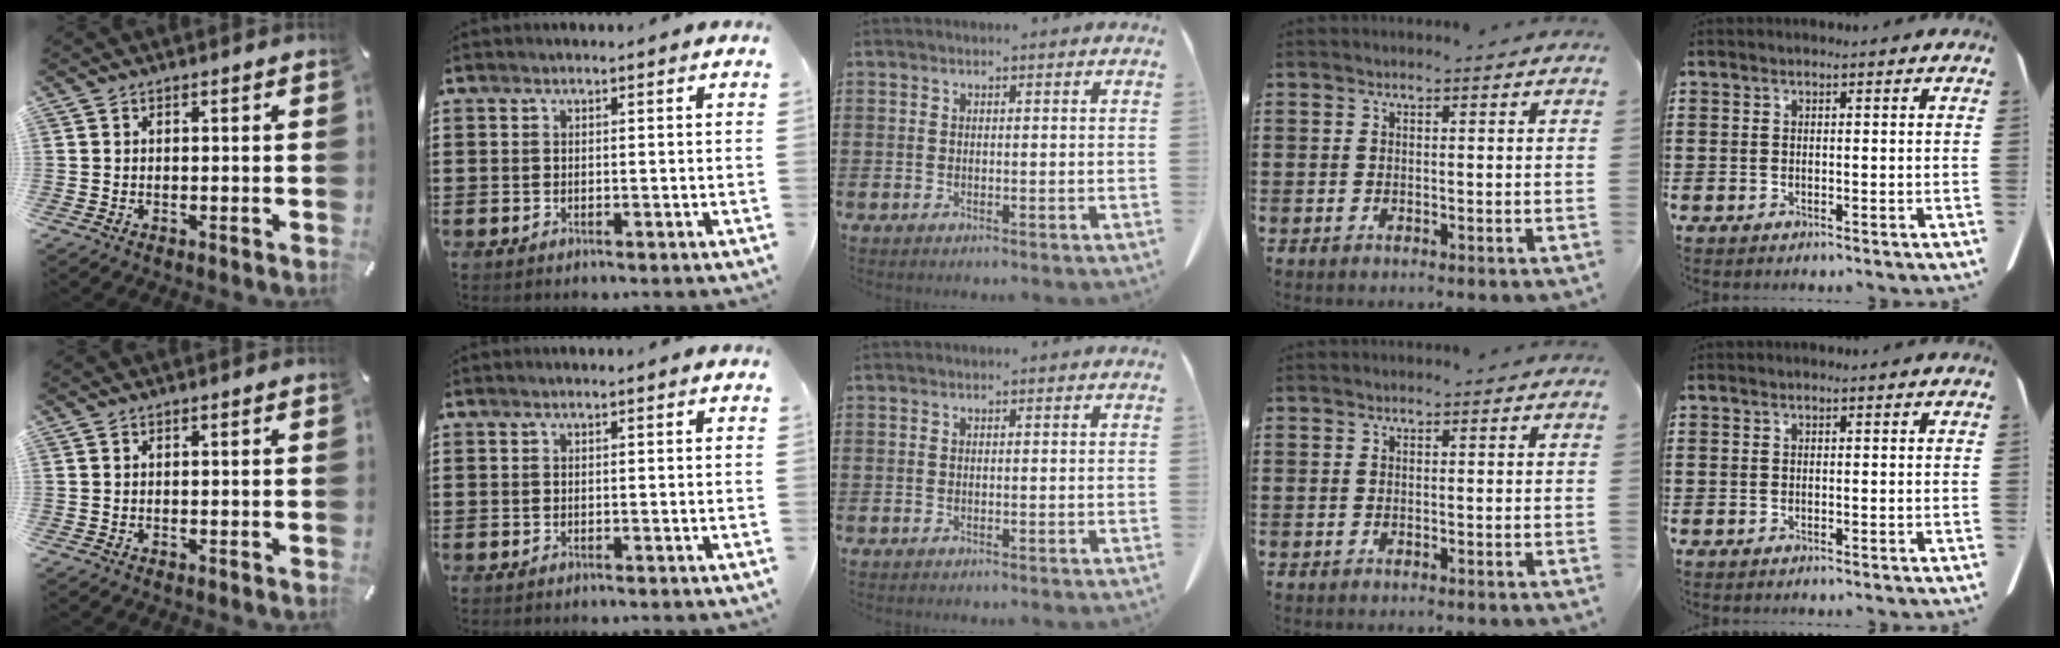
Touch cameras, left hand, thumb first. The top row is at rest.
{}